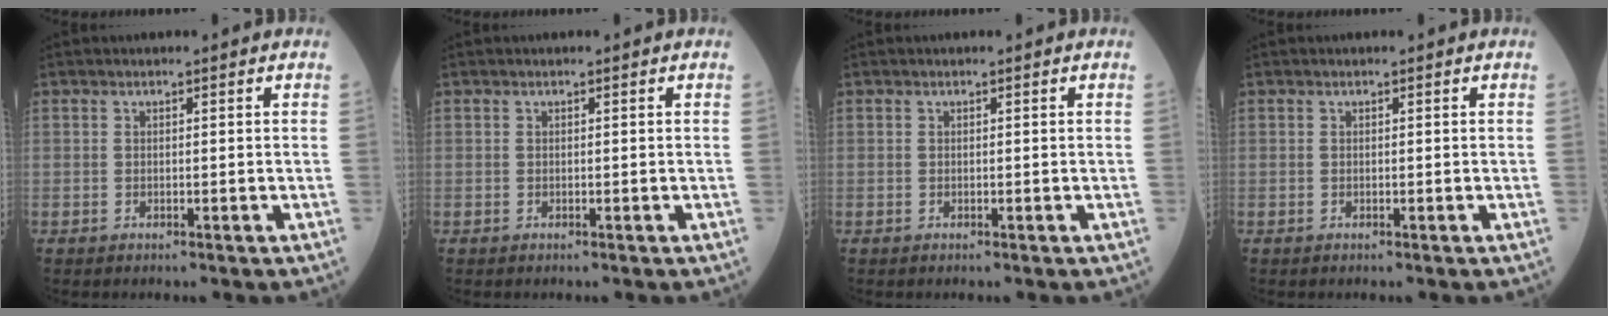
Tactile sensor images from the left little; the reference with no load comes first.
{"total": 0.0}
{"total": 0.0}
{"total": 0.0}